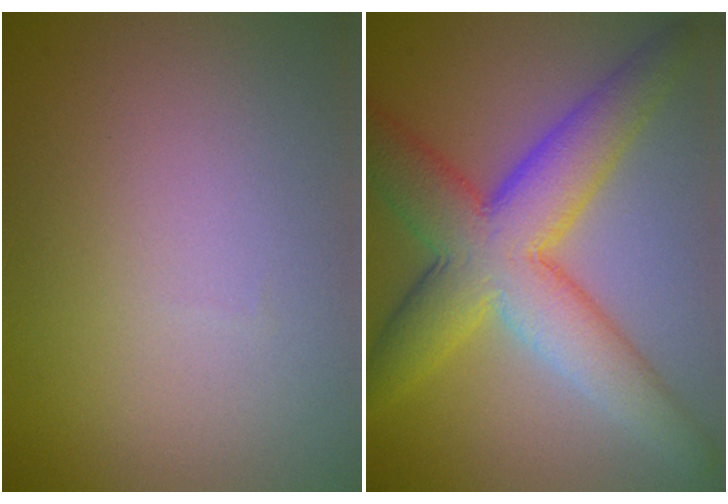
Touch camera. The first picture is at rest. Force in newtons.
{"total": 9.1, "press": 9.1, "slide": 0.1}